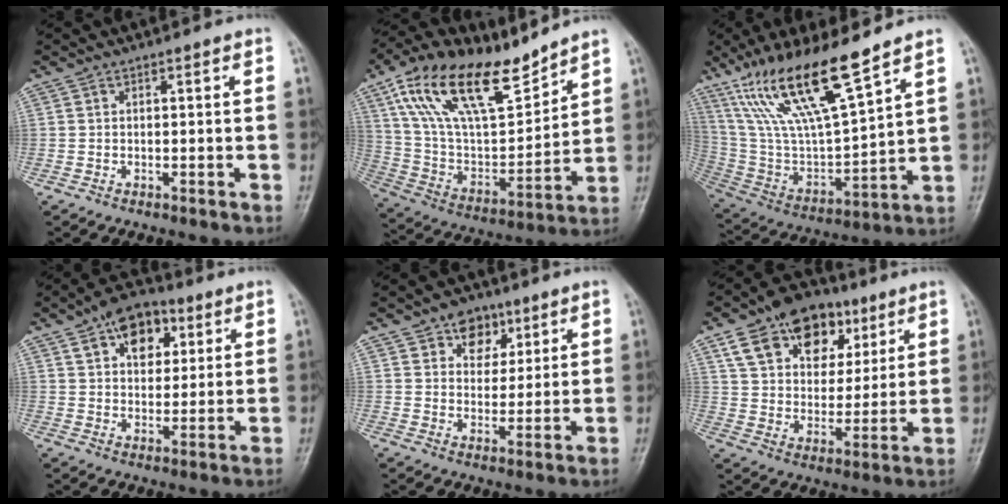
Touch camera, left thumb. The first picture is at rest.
{"total": 22.3, "force": [14.7, 9.2, 14.0], "torque": [-0.226, -0.046, 0.276]}
{"total": 20.4, "force": [13.5, 4.0, 14.7], "torque": [-0.264, -0.059, 0.265]}
{"total": 10.5, "force": [4.9, 6.7, 6.5], "torque": [-0.063, -0.011, 0.072]}
{"total": 5.7, "force": [2.9, 4.3, 2.5], "torque": [-0.003, -0.009, 0.041]}
{"total": 18.1, "force": [9.5, 11.9, 9.9], "torque": [-0.123, -0.015, 0.160]}